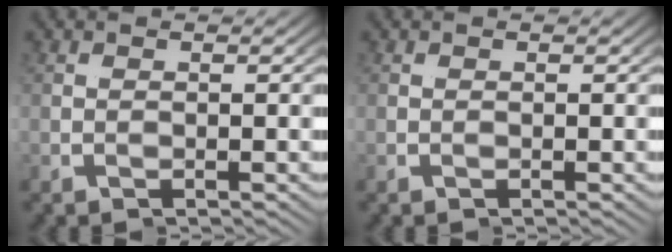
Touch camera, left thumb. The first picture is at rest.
{"total": 0.0}